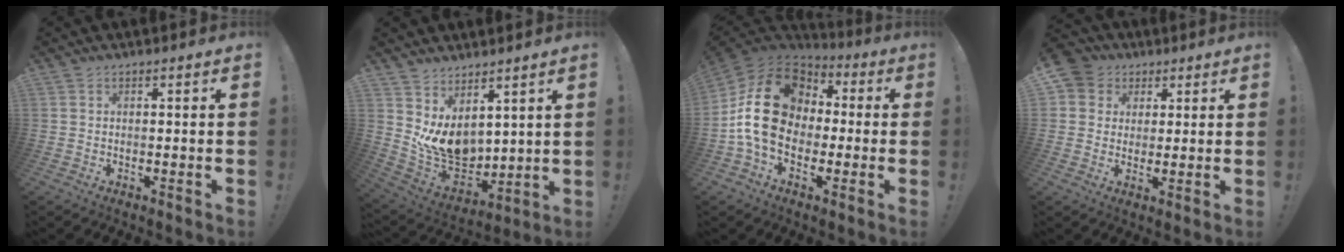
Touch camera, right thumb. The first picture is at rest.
{"total": 11.6, "force": [2.9, 8.8, 7.1], "torque": [-0.128, -0.037, 0.068]}
{"total": 21.8, "force": [0.7, 16.2, 14.5], "torque": [-0.263, 0.019, 0.029]}
{"total": 6.6, "force": [2.3, 6.0, 1.4], "torque": [-0.017, -0.009, 0.047]}